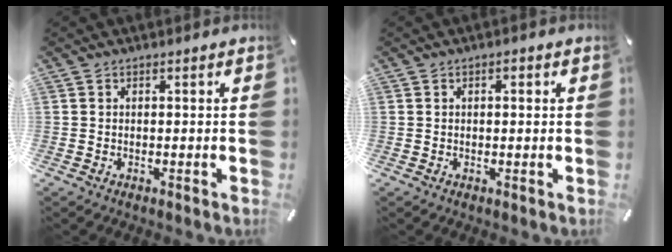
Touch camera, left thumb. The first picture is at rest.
{"total": 1.2, "force": [0.3, 0.7, 1.0], "torque": [-0.020, 0.005, 0.004]}